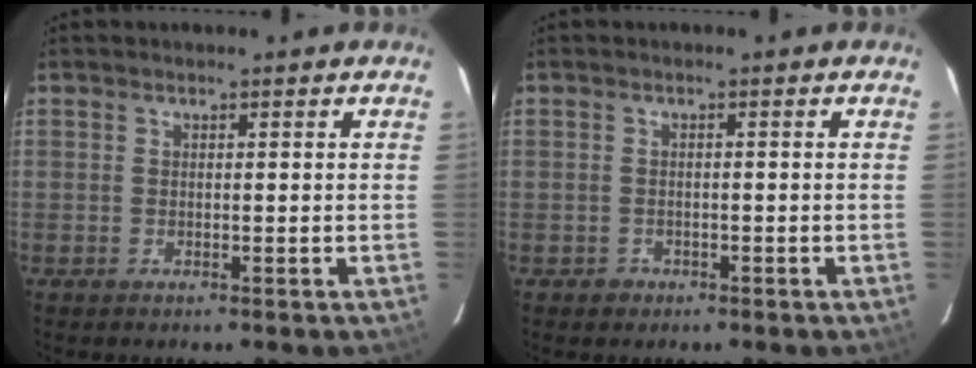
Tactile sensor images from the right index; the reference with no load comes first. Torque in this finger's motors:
{"motor_torque": [-0.04, -0.02, -0.20, -0.10]}